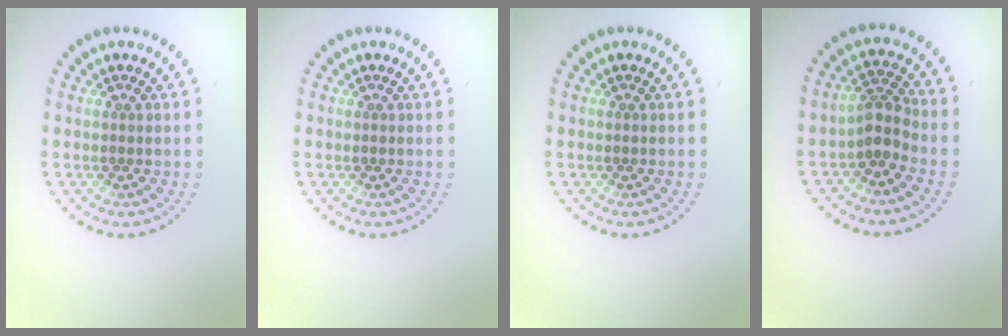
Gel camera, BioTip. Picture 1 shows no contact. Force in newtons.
{"total": 0.0}
{"total": 0.0}
{"total": 2.5, "press": 1.9, "slide": 1.5}